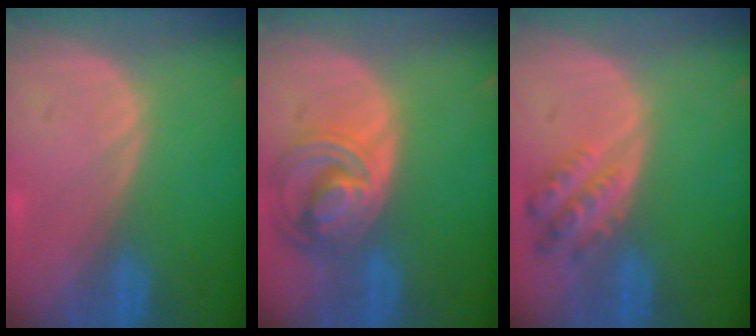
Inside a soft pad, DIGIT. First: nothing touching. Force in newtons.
{"total": 8.5, "press": 7.4, "slide": 4.3}
{"total": 4.9, "press": 4.9, "slide": 0.4}